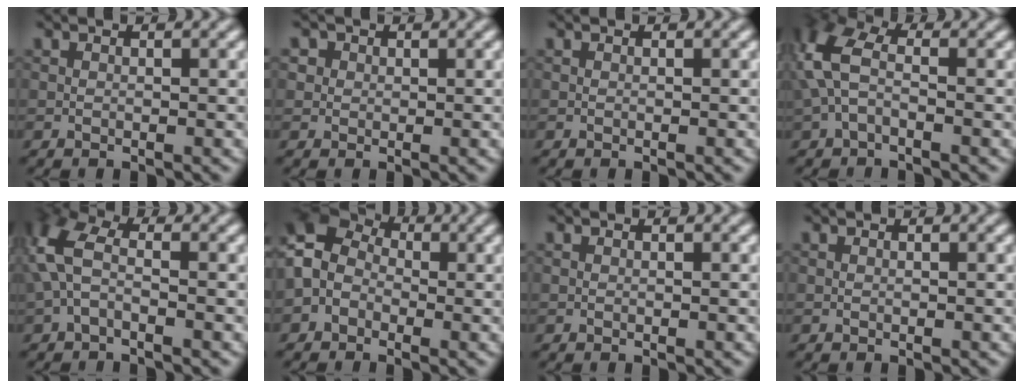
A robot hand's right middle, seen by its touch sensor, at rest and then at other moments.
{"total": 2.1, "force": [1.0, 1.7, 0.7], "torque": [-0.010, 0.002, 0.017]}
{"total": 0.0}
{"total": 4.8, "force": [0.1, 2.8, 3.8], "torque": [-0.101, 0.016, -0.013]}
{"total": 4.2, "force": [-0.1, 2.4, 3.5], "torque": [-0.091, 0.016, -0.016]}
{"total": 6.1, "force": [-0.9, 4.8, 3.6], "torque": [-0.070, 0.020, -0.033]}
{"total": 0.0}
{"total": 0.0}